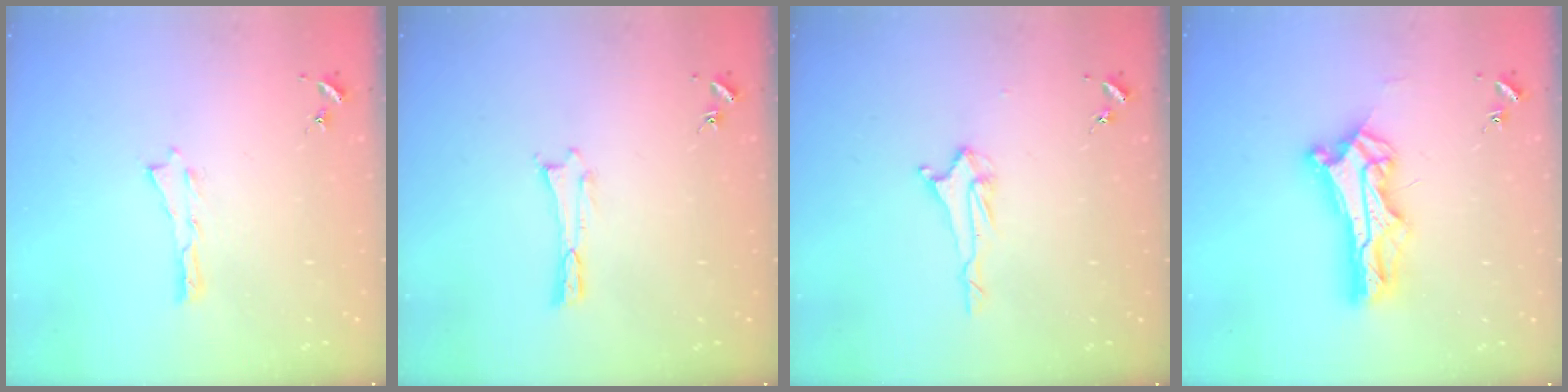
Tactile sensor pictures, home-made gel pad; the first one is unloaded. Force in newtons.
{"total": 0.0}
{"total": 2.1, "press": 2.0, "slide": 0.4}
{"total": 10.8, "press": 10.8, "slide": 0.8}